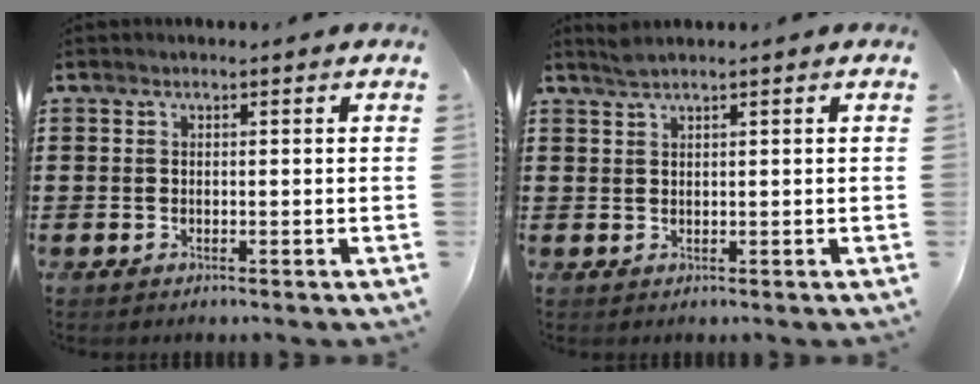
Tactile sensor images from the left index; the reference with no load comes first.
{"total": 1.5, "force": [1.2, -0.1, 0.9], "torque": [-0.020, 0.000, 0.023]}